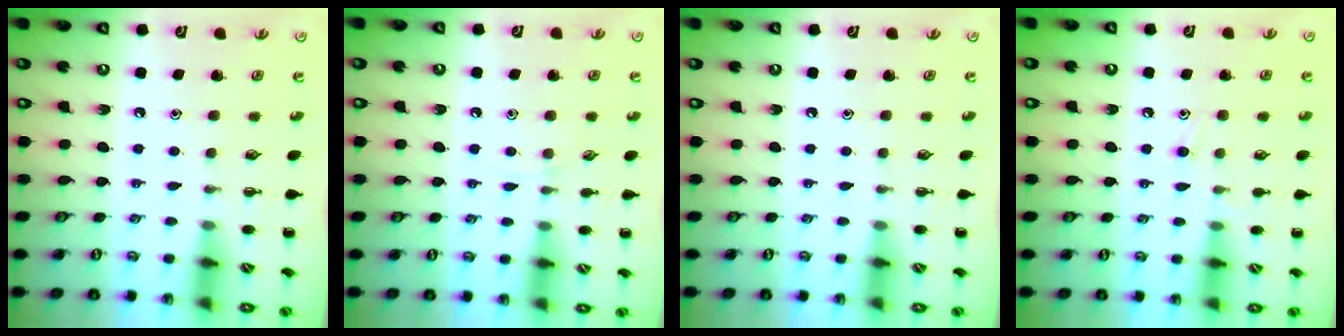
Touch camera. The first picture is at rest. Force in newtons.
{"total": 2.5, "press": 2.3, "slide": 0.9}
{"total": 0.0}
{"total": 8.4, "press": 8.0, "slide": 2.3}